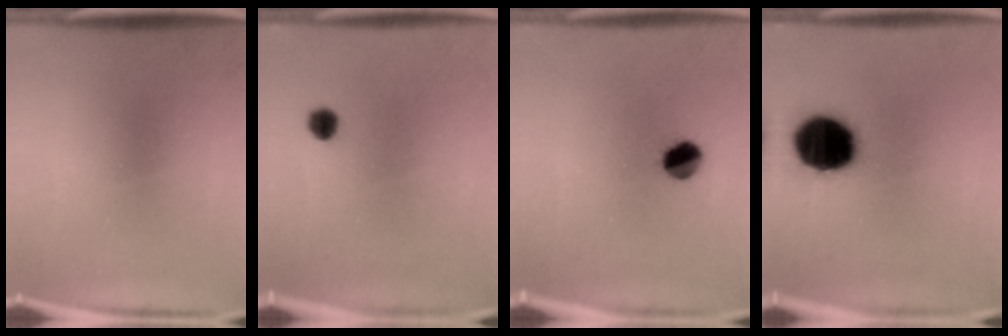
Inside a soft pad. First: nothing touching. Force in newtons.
{"total": 2.3}
{"total": 6.0}
{"total": 20.1}